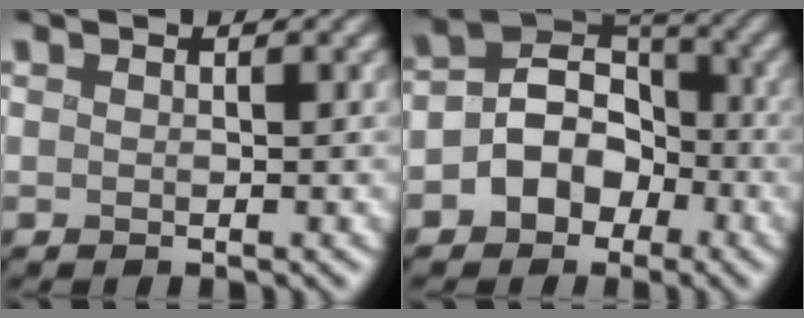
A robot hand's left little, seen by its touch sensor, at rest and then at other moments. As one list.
[{"total": 5.9, "force": [-2.2, 4.8, 2.6], "torque": [-0.020, 0.003, -0.063]}]